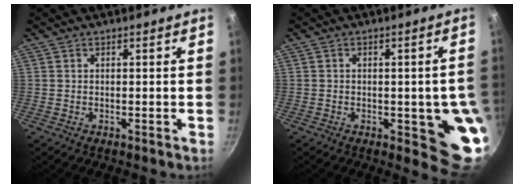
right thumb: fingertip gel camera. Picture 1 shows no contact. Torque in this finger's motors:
{"motor_torque": [2.59, 2.46, 1.99, -0.77, 0.28]}